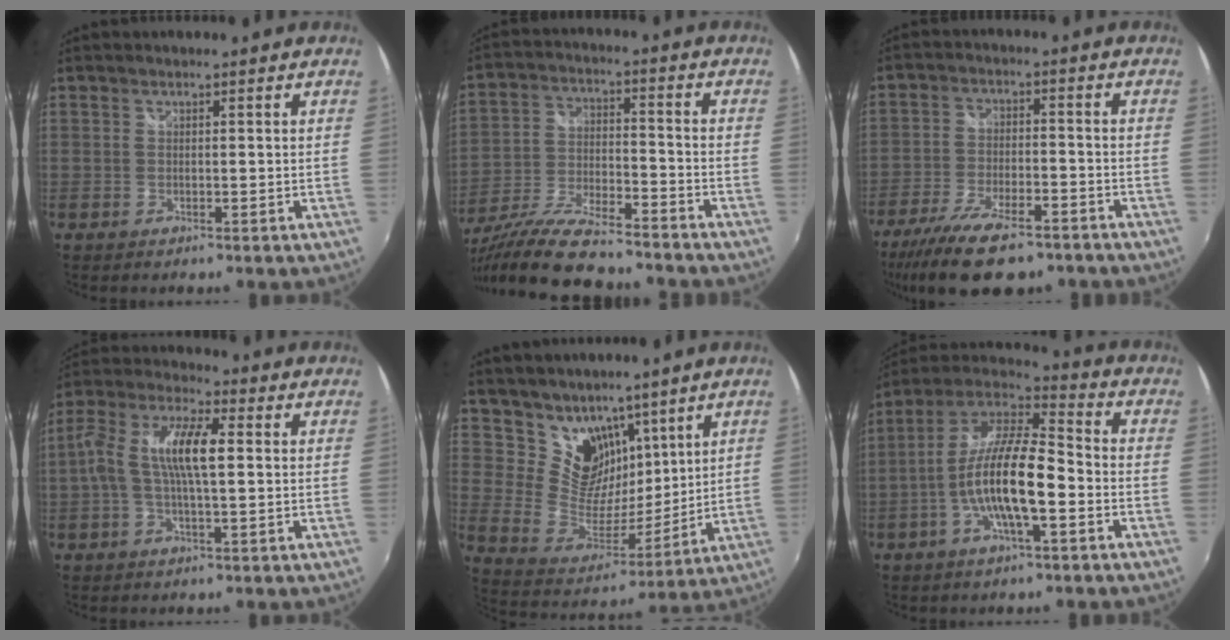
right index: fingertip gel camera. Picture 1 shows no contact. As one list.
[{"total": 18.8, "force": [-15.9, 3.1, 9.5], "torque": [-0.195, -0.048, -0.275]}, {"total": 15.5, "force": [-11.6, 5.0, 9.0], "torque": [-0.195, -0.038, -0.192]}, {"total": 11.2, "force": [0.7, 3.3, 10.7], "torque": [-0.219, 0.019, 0.010]}, {"total": 13.9, "force": [9.4, 8.8, 5.0], "torque": [-0.101, 0.004, 0.190]}, {"total": 15.0, "force": [-4.2, 3.6, 13.9], "torque": [-0.265, 0.003, -0.080]}]